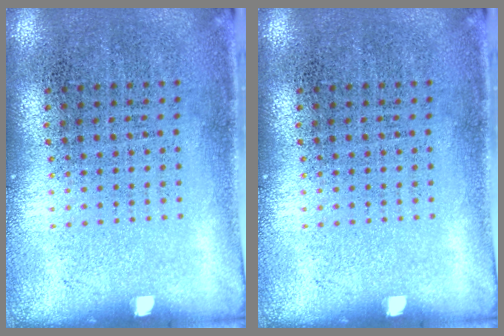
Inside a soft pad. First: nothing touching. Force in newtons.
{"total": 0.0}